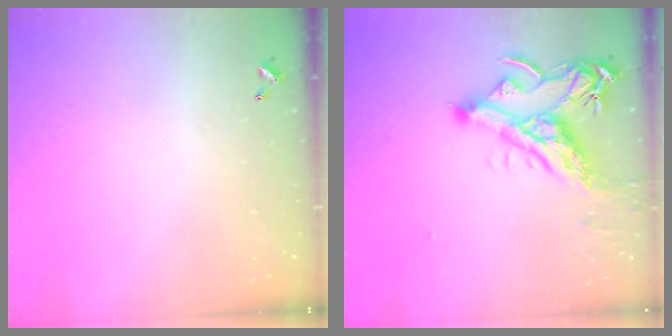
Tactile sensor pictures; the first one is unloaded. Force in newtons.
{"total": 9.5, "press": 9.3, "slide": 1.6}